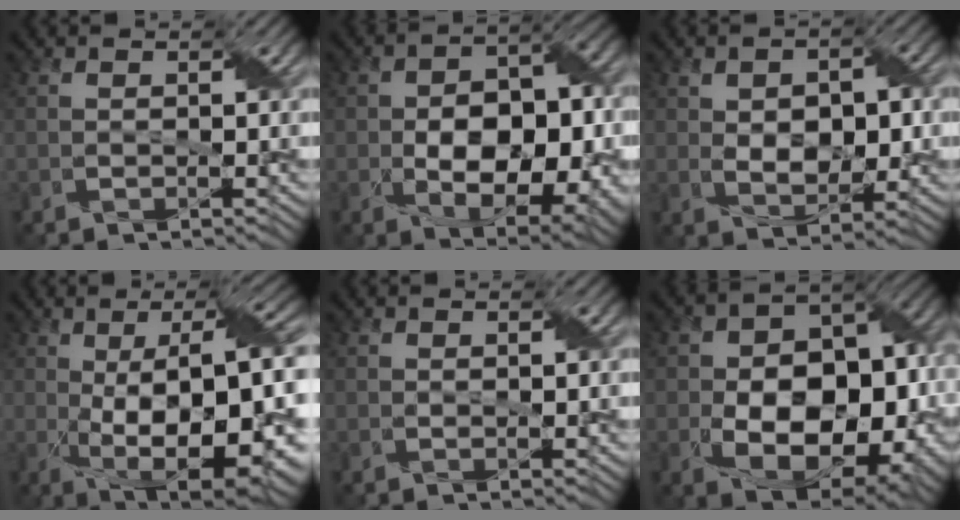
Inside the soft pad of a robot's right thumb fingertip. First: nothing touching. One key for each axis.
{"total": 12.3, "fx": -2.2, "fy": 7.3, "fz": 9.6, "tx": -0.150, "ty": -0.017, "tz": -0.024}
{"total": 6.8, "fx": 0.2, "fy": 4.2, "fz": 5.4, "tx": -0.092, "ty": -0.002, "tz": 0.006}
{"total": 16.6, "fx": -2.3, "fy": 6.0, "fz": 15.4, "tx": -0.234, "ty": -0.005, "tz": -0.020}
{"total": 0.8, "fx": 0.3, "fy": 0.3, "fz": 0.7, "tx": -0.013, "ty": -0.001, "tz": 0.008}
{"total": 14.8, "fx": -3.4, "fy": 9.8, "fz": 10.5, "tx": -0.159, "ty": -0.029, "tz": -0.053}